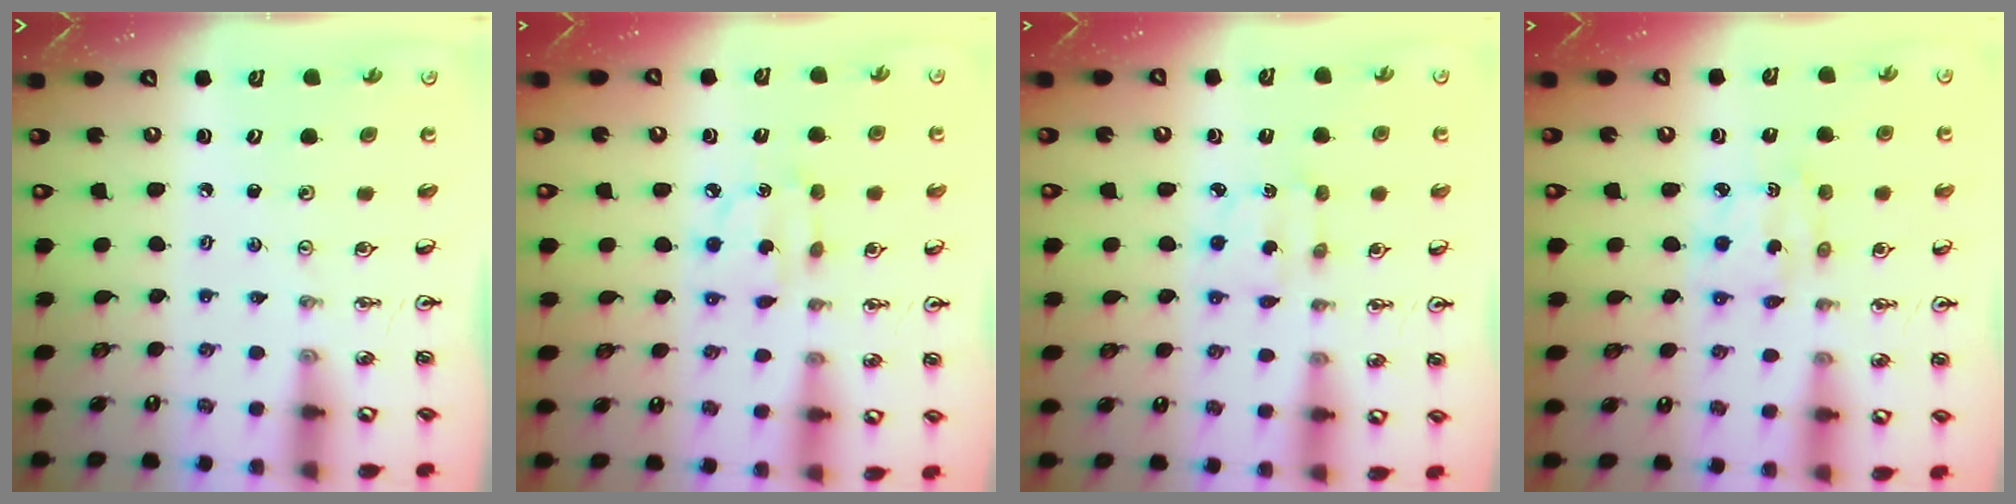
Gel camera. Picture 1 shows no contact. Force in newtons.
{"total": 4.8, "press": 4.8, "slide": 0.1}
{"total": 2.3, "press": 2.3, "slide": 0.2}
{"total": 3.6, "press": 3.6, "slide": 0.1}